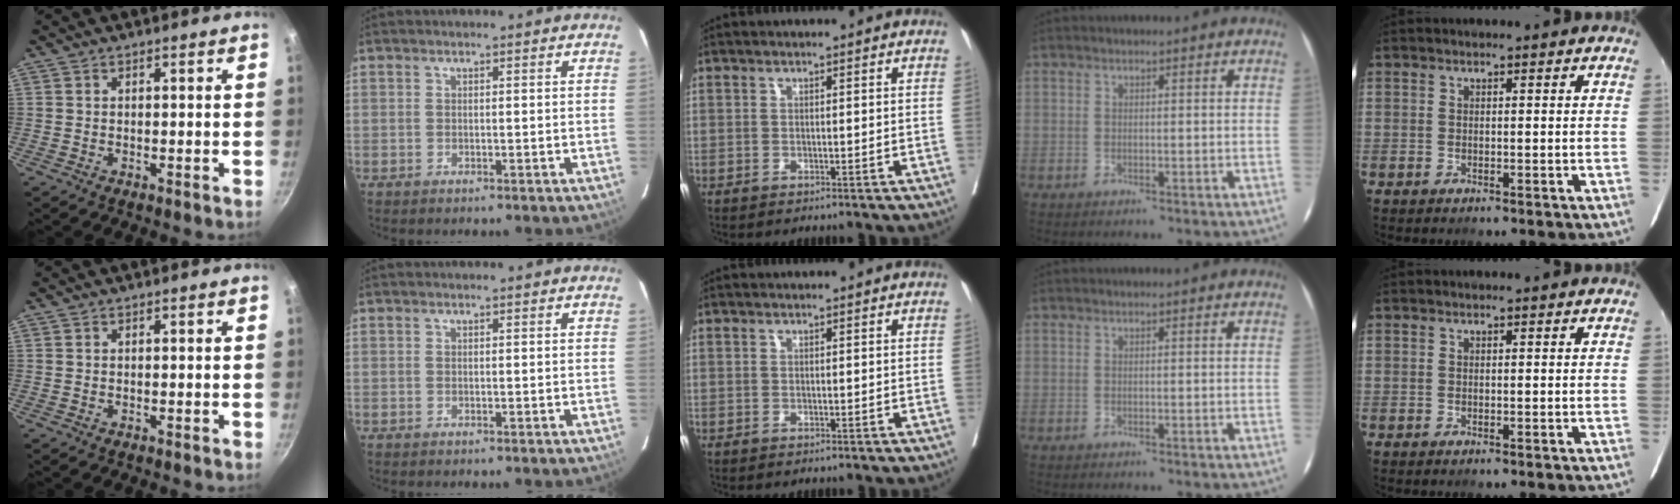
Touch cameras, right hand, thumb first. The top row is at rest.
{}